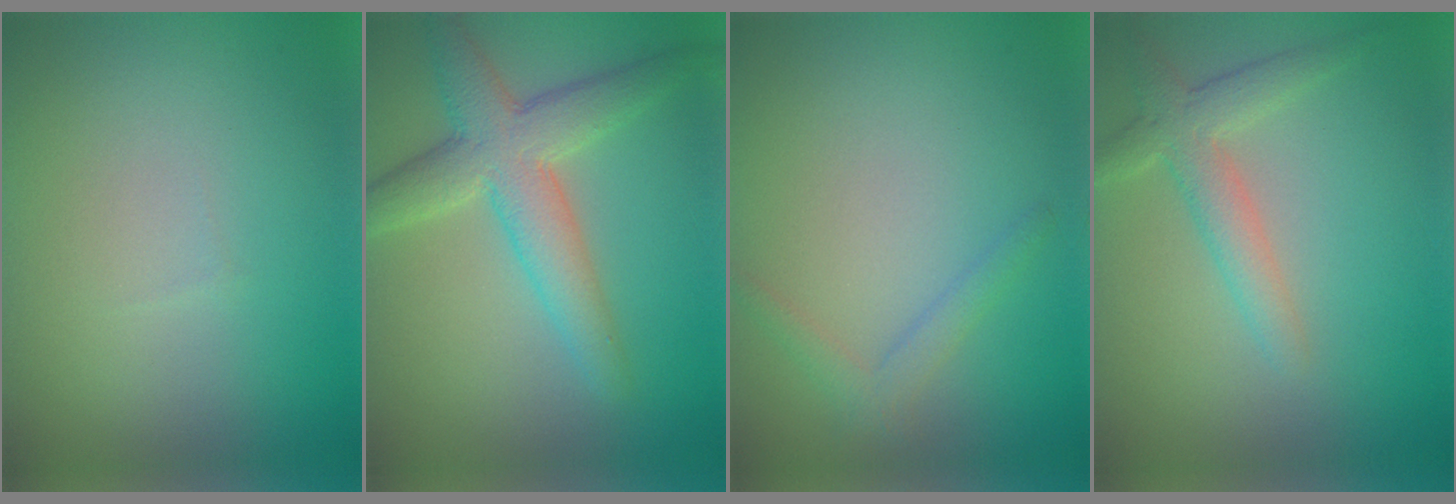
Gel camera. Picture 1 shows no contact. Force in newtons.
{"total": 5.6, "press": 5.6, "slide": 0.1}
{"total": 1.6, "press": 1.6, "slide": 0.1}
{"total": 3.1, "press": 3.1, "slide": 0.2}